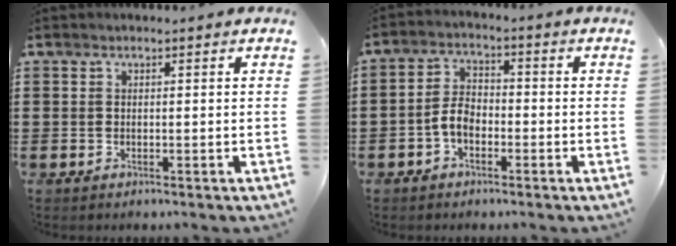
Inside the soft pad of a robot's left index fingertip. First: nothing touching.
{"total": 4.4, "force": [-1.9, 2.5, 3.0], "torque": [-0.076, 0.003, -0.044]}